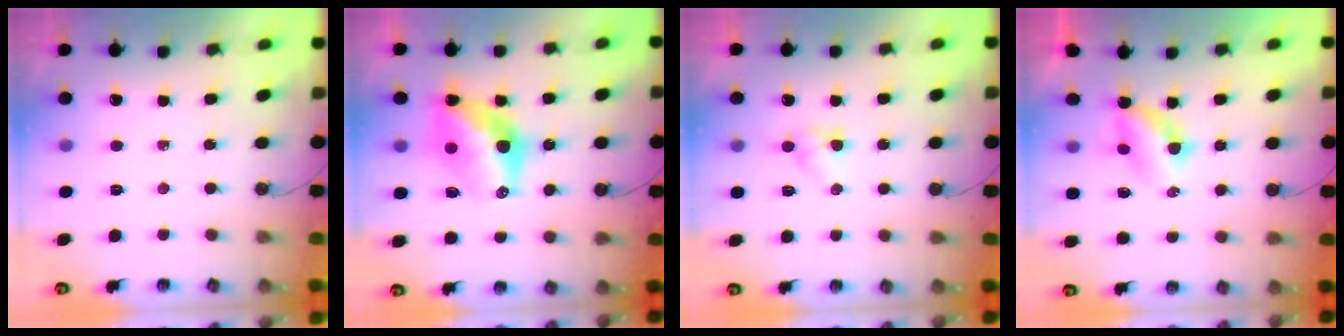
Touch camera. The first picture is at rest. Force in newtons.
{"total": 12.4, "press": 12.3, "slide": 0.9}
{"total": 2.8, "press": 2.8, "slide": 0.2}
{"total": 4.1, "press": 4.0, "slide": 0.5}